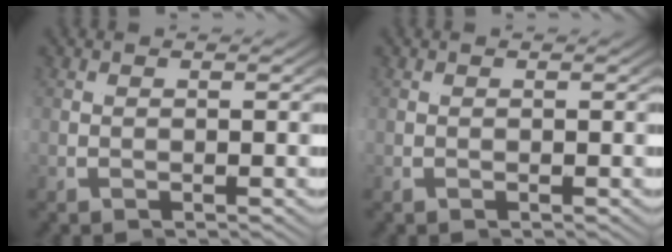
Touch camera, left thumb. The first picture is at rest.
{"total": 0.0}